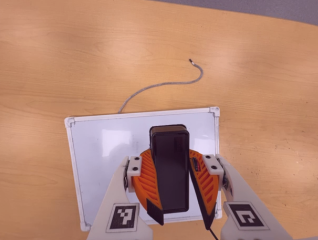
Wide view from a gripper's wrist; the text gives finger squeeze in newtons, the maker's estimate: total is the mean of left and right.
{"total": 12.6, "left": 12.6, "right": 12.6}